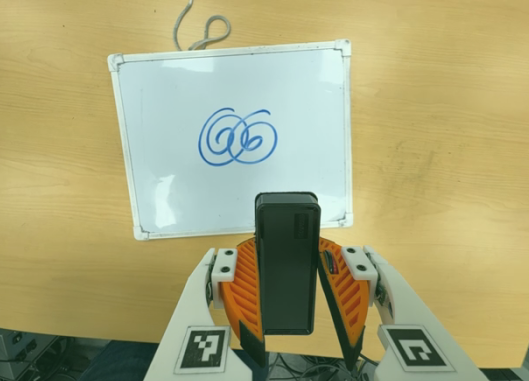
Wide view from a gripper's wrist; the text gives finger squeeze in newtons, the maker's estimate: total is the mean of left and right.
{"total": 5.1, "left": 4.4, "right": 5.9}